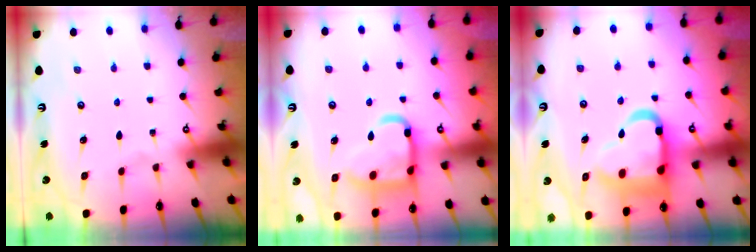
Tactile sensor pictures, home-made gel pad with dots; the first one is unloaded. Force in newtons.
{"total": 16.9, "press": 16.9, "slide": 1.5}
{"total": 18.8, "press": 18.6, "slide": 2.3}